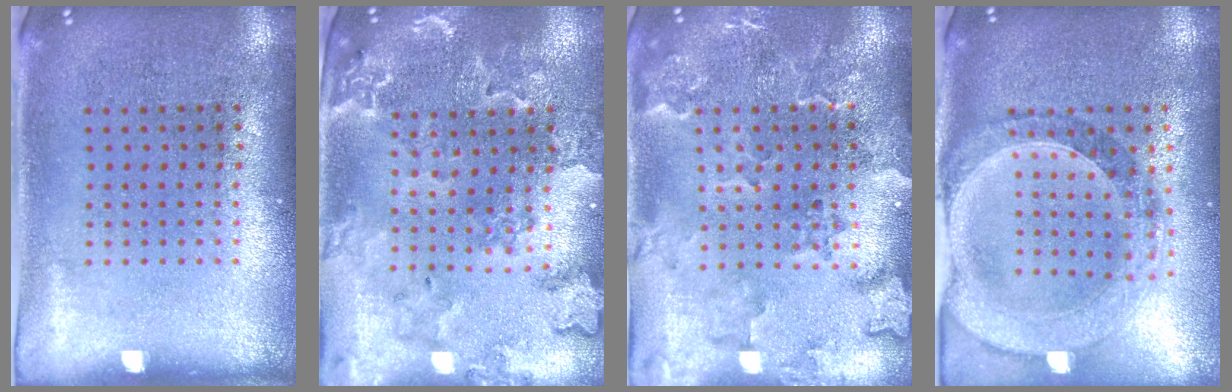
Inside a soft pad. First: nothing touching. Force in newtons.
{"total": 2.0, "press": 2.0, "slide": 0.2}
{"total": 2.4, "press": 2.2, "slide": 0.9}
{"total": 1.5, "press": 1.4, "slide": 0.4}